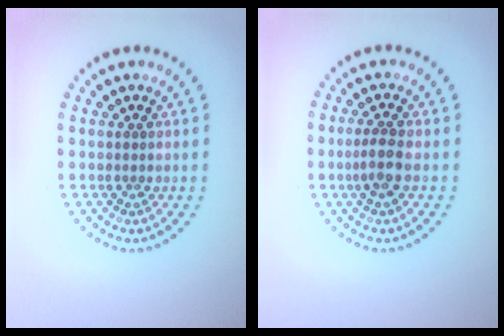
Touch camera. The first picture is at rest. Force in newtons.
{"total": 2.2, "press": 1.9, "slide": 1.0}